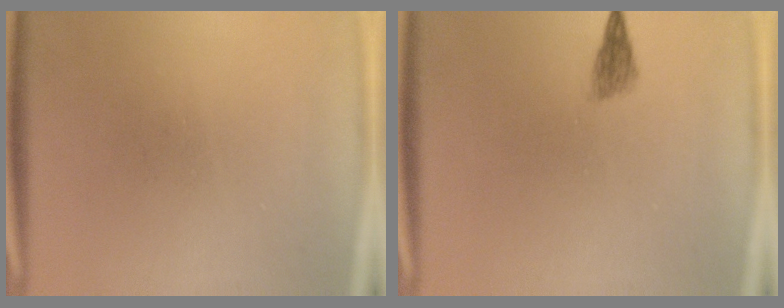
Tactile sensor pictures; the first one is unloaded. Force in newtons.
{"total": 1.8}